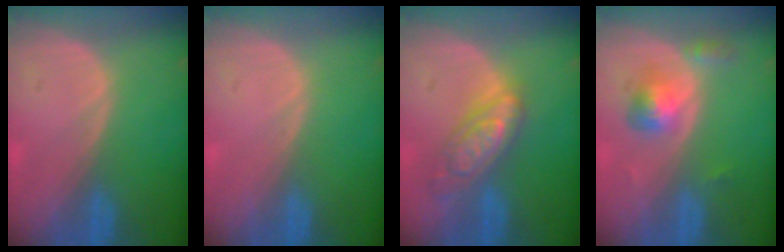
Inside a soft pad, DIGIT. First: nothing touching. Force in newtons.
{"total": 0.0}
{"total": 7.1, "press": 7.0, "slide": 0.6}
{"total": 4.0, "press": 4.0, "slide": 0.2}